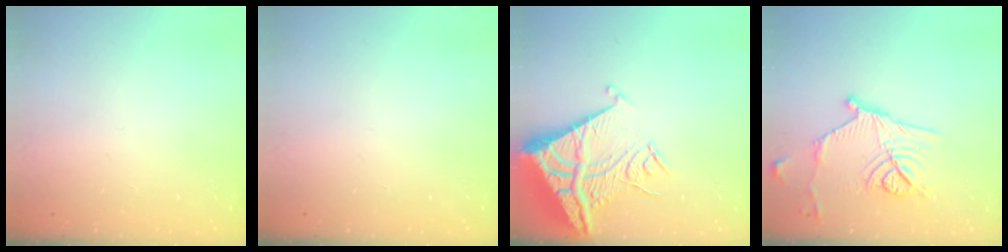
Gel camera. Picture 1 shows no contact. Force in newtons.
{"total": 0.0}
{"total": 16.7, "press": 16.6, "slide": 1.8}
{"total": 14.8, "press": 14.6, "slide": 2.2}